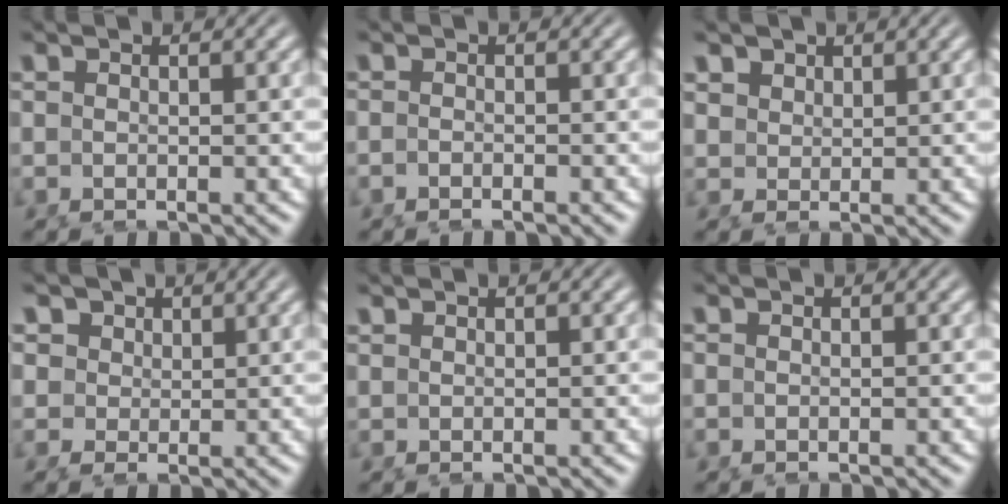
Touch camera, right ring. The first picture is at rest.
{"total": 1.1, "force": [-1.0, -0.3, 0.0], "torque": [0.000, -0.005, -0.018]}
{"total": 1.8, "force": [1.6, 0.7, 0.5], "torque": [-0.012, -0.006, 0.044]}
{"total": 5.0, "force": [2.0, 4.1, 2.0], "torque": [-0.059, -0.013, 0.043]}
{"total": 1.0, "force": [0.6, -0.8, -0.2], "torque": [0.013, 0.000, 0.018]}
{"total": 0.0}